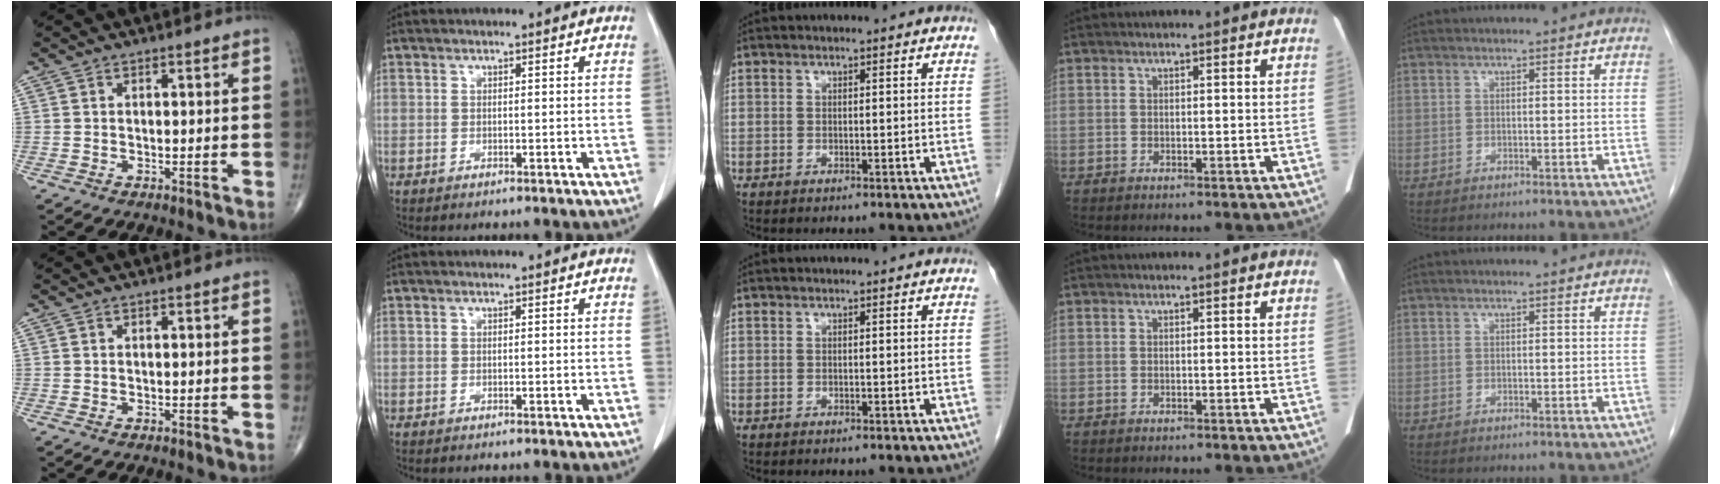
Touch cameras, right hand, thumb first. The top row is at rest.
{}